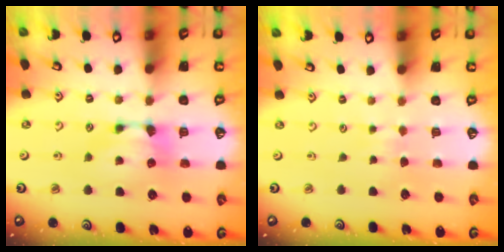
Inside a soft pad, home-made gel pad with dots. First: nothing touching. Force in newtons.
{"total": 3.5, "press": 3.5, "slide": 0.2}